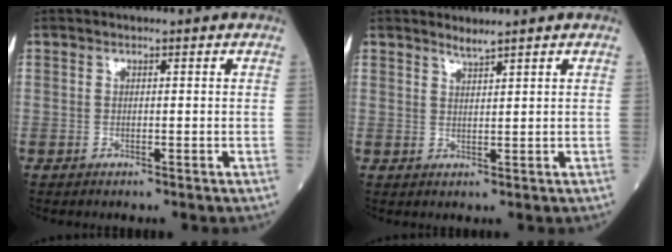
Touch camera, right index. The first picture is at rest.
{"total": 1.5, "force": [1.4, -0.4, 0.4], "torque": [-0.009, -0.007, 0.029]}